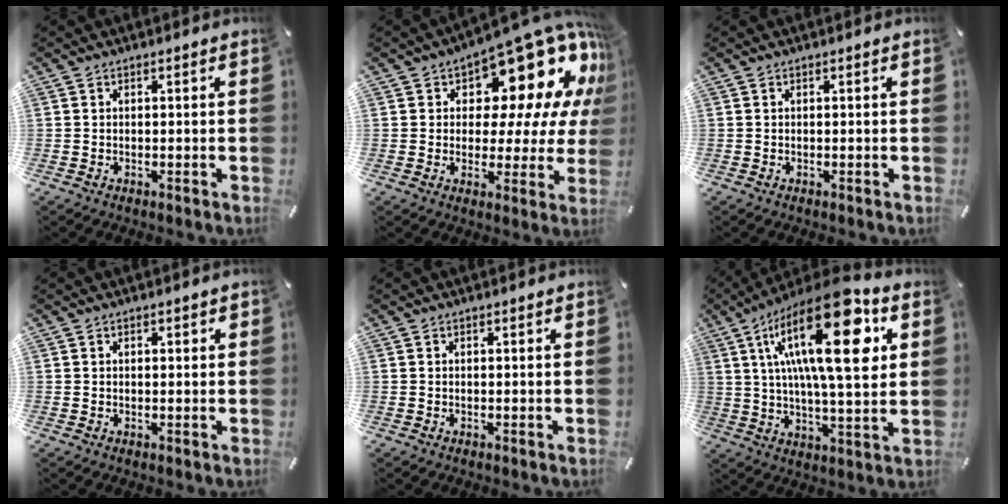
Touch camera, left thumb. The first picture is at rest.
{"total": 17.9, "force": [10.6, 9.3, 11.0], "torque": [-0.145, -0.092, 0.175]}
{"total": 0.0}
{"total": 0.9, "force": [0.2, 0.5, 0.7], "torque": [-0.013, 0.004, 0.002]}
{"total": 0.0}
{"total": 27.1, "force": [9.4, 9.3, 23.7], "torque": [-0.410, -0.036, 0.133]}